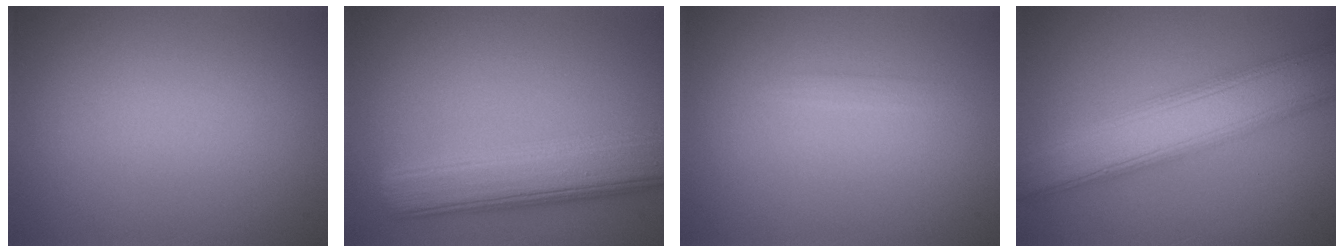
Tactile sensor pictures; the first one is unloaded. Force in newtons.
{"total": 6.8, "press": 6.8, "slide": 0.1}
{"total": 0.6, "press": 0.6, "slide": 0.0}
{"total": 7.9, "press": 7.9, "slide": 0.2}